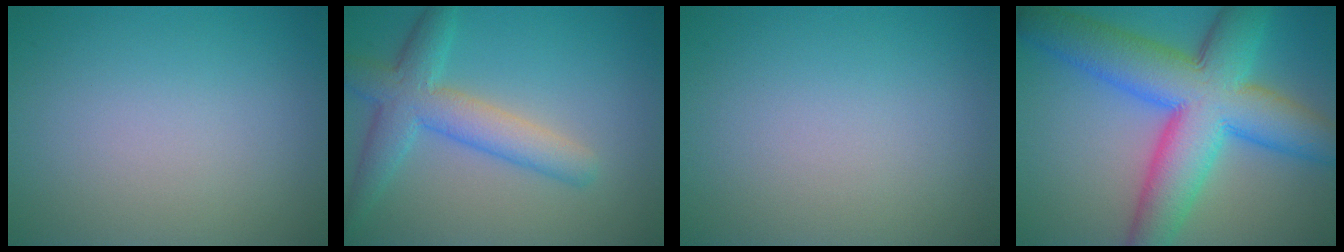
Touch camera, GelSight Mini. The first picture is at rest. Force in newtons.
{"total": 5.1, "press": 5.1, "slide": 0.1}
{"total": 0.0}
{"total": 12.4, "press": 12.4, "slide": 0.3}